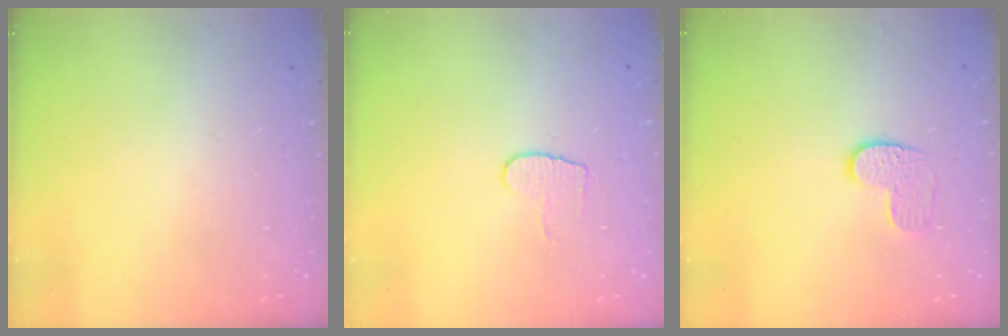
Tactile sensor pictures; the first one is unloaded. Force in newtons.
{"total": 6.6, "press": 6.6, "slide": 0.6}
{"total": 6.5, "press": 6.4, "slide": 0.5}